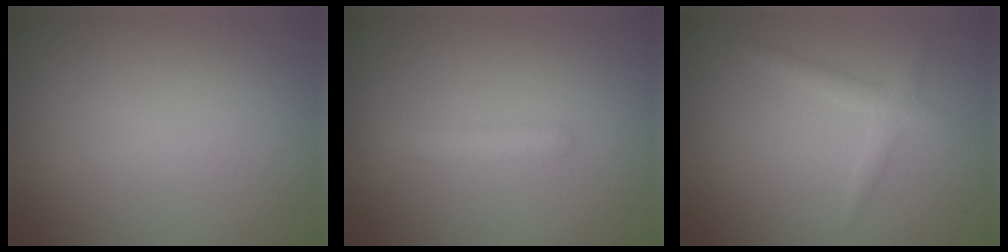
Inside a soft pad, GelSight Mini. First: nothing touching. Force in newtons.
{"total": 1.7, "press": 1.7, "slide": 0.1}
{"total": 1.9, "press": 1.9, "slide": 0.1}